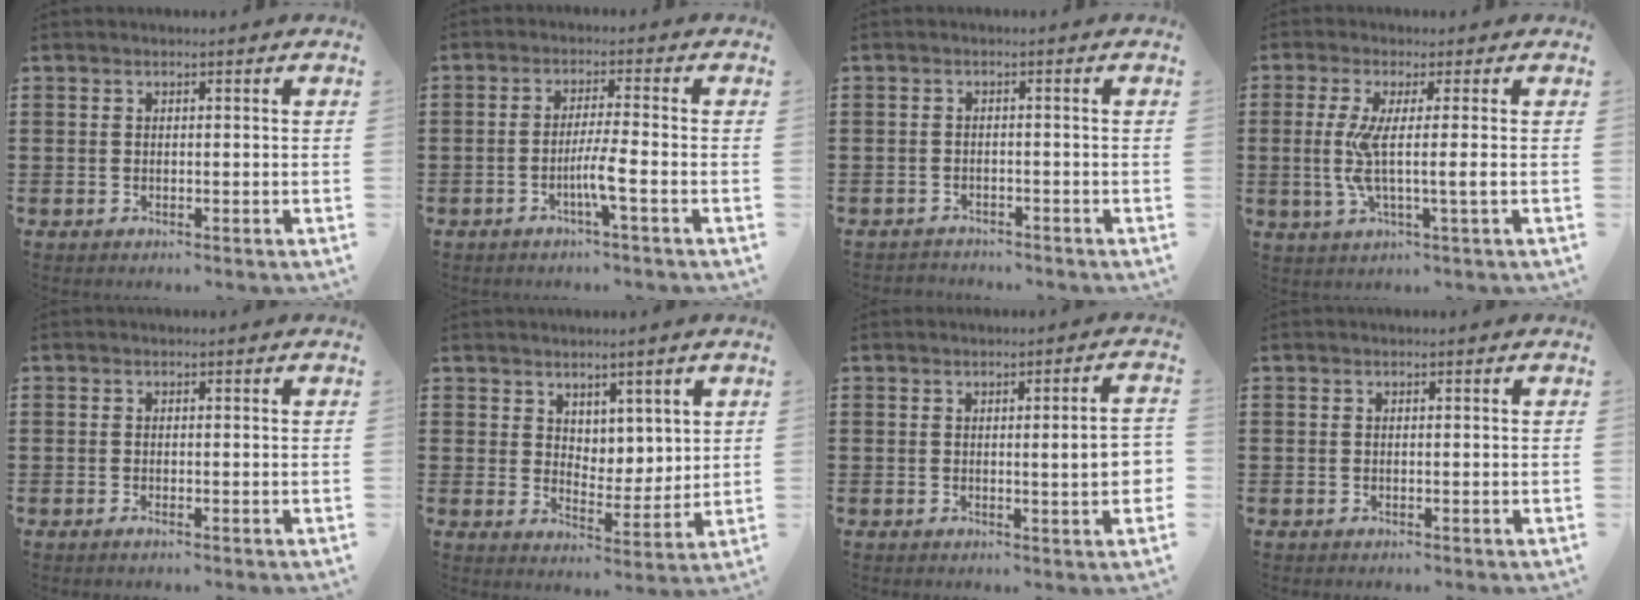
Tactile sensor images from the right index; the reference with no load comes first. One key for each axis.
{"total": 4.5, "fx": -1.9, "fy": -0.3, "fz": 4.0, "tx": -0.078, "ty": -0.011, "tz": -0.038}
{"total": 1.6, "fx": -1.5, "fy": 0.3, "fz": 0.0, "tx": -0.006, "ty": 0.001, "tz": -0.034}
{"total": 6.6, "fx": 0.0, "fy": -0.2, "fz": 6.6, "tx": -0.144, "ty": -0.020, "tz": -0.009}
{"total": 0.5, "fx": -0.3, "fy": 0.0, "fz": 0.5, "tx": -0.009, "ty": -0.004, "tz": -0.004}
{"total": 4.8, "fx": 3.9, "fy": 2.8, "fz": 0.0, "tx": -0.019, "ty": -0.004, "tz": 0.073}
{"total": 4.8, "fx": 0.0, "fy": 0.4, "fz": 4.8, "tx": -0.065, "ty": -0.013, "tz": -0.003}
{"total": 0.0}